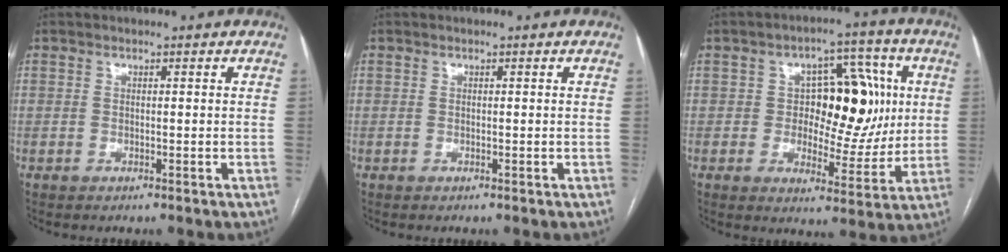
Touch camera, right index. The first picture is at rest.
{"total": 0.0}
{"total": 13.0, "force": [1.8, 7.0, 10.8], "torque": [-0.130, 0.032, 0.033]}